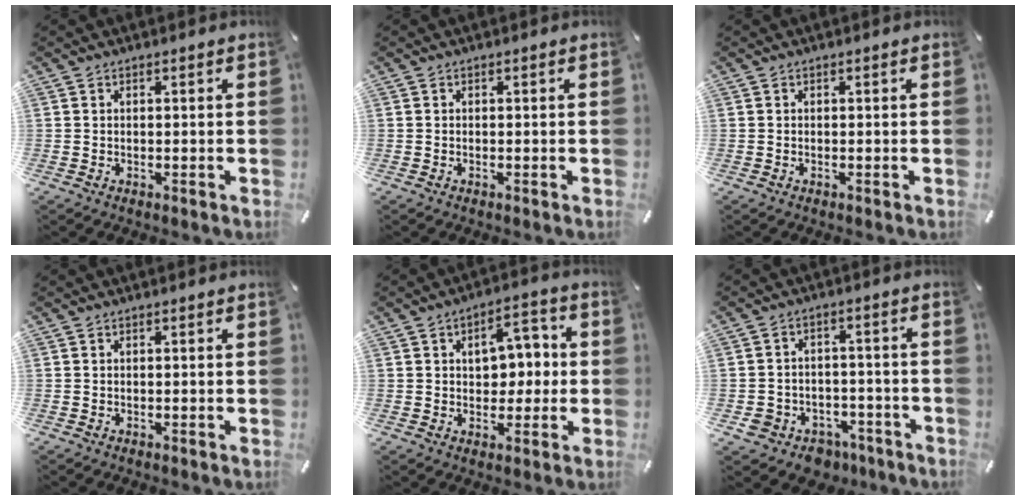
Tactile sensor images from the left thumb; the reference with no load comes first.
{"total": 0.0}
{"total": 0.0}
{"total": 0.0}
{"total": 9.2, "force": [1.0, 6.8, 6.1], "torque": [-0.070, 0.000, 0.009]}
{"total": 6.4, "force": [-3.7, 5.1, 1.3], "torque": [-0.031, 0.026, -0.066]}